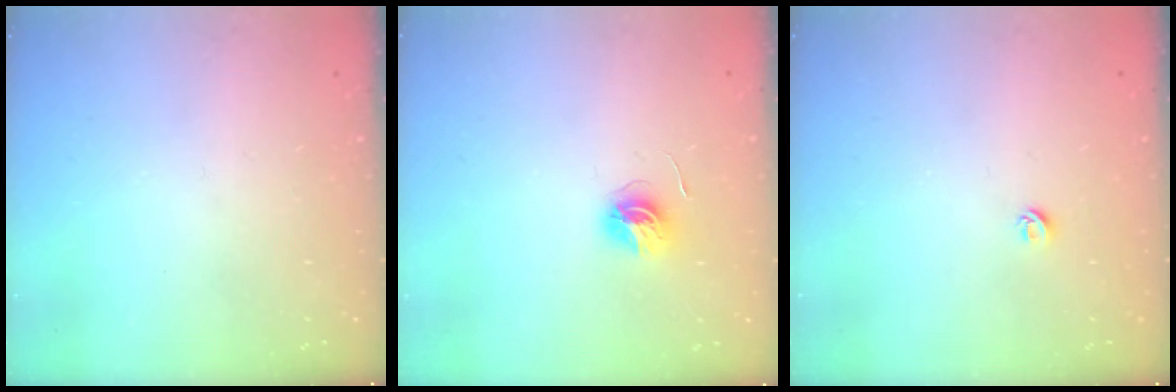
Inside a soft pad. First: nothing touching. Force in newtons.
{"total": 5.6, "press": 5.6, "slide": 0.6}
{"total": 3.9, "press": 3.8, "slide": 0.3}